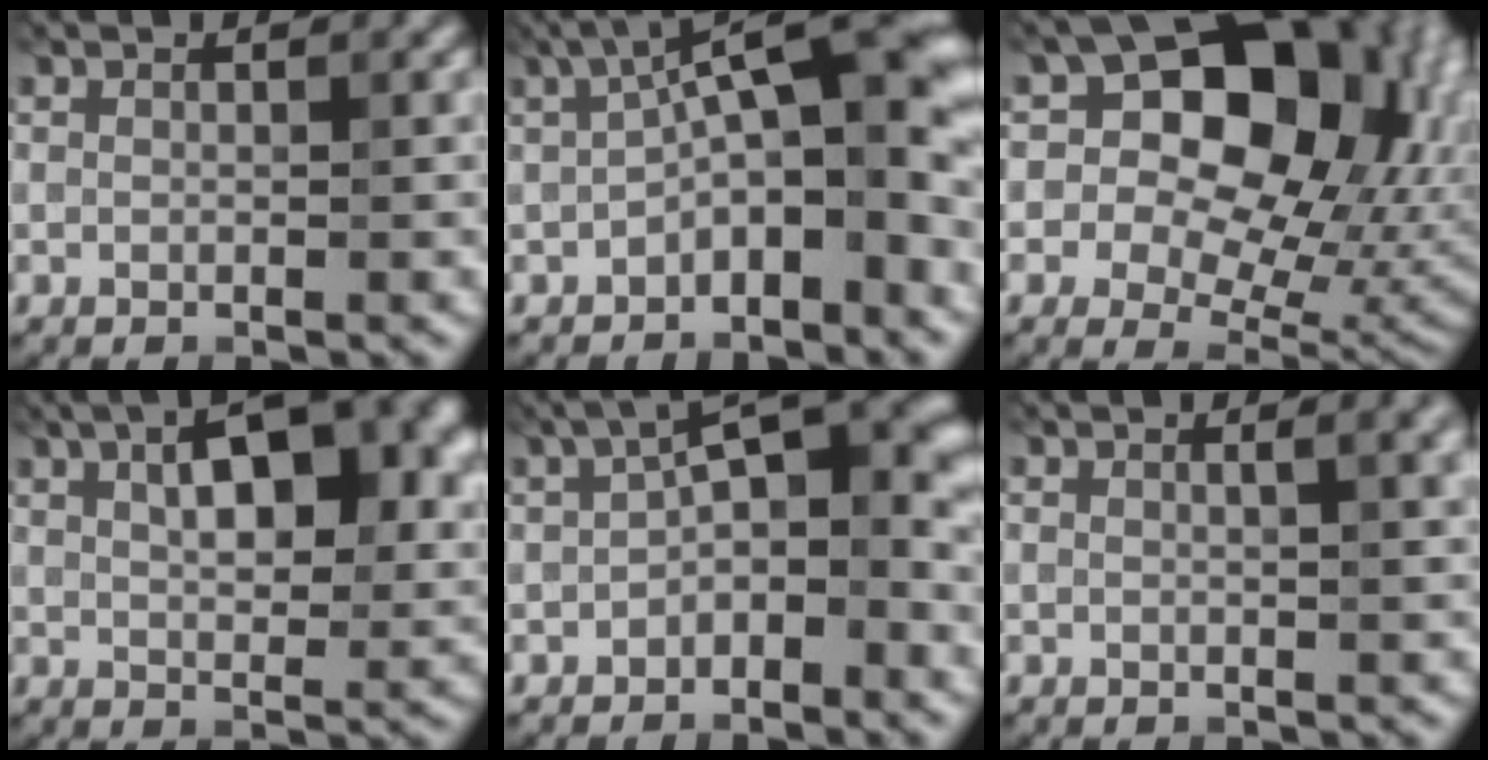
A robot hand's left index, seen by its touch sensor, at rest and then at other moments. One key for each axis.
{"total": 8.4, "fx": -1.1, "fy": 2.4, "fz": 7.9, "tx": -0.128, "ty": 0.026, "tz": 0.001}
{"total": 14.3, "fx": 3.2, "fy": 10.2, "fz": 9.4, "tx": -0.112, "ty": 0.029, "tz": 0.079}
{"total": 7.6, "fx": 2.1, "fy": 3.4, "fz": 6.5, "tx": -0.087, "ty": 0.023, "tz": 0.049}
{"total": 5.3, "fx": -0.5, "fy": 1.7, "fz": 5.0, "tx": -0.083, "ty": 0.023, "tz": 0.005}
{"total": 3.4, "fx": 1.3, "fy": 1.3, "fz": 2.9, "tx": -0.022, "ty": 0.028, "tz": 0.010}